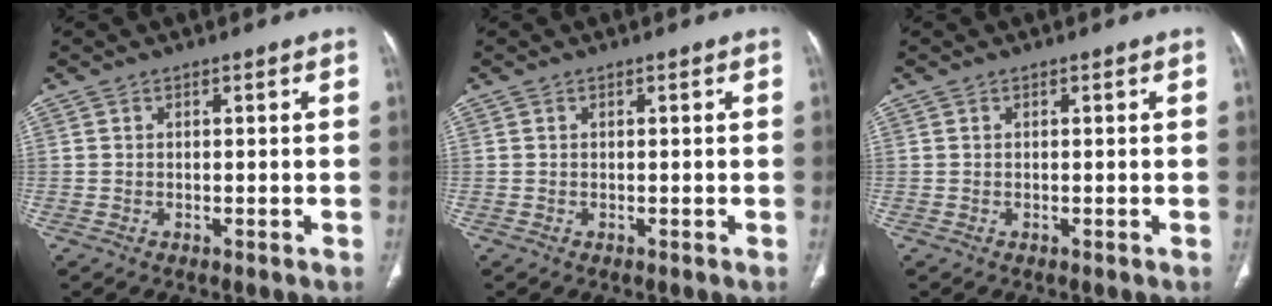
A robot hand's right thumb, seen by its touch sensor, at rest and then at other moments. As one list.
[{"total": 0.0}, {"total": 0.0}]